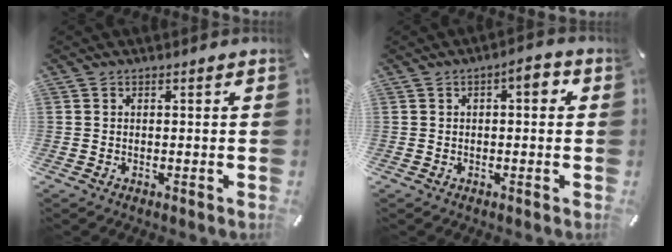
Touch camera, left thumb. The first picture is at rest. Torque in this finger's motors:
{"motor_torque": [0.07, 0.23, 0.59, 0.01, 0.13]}